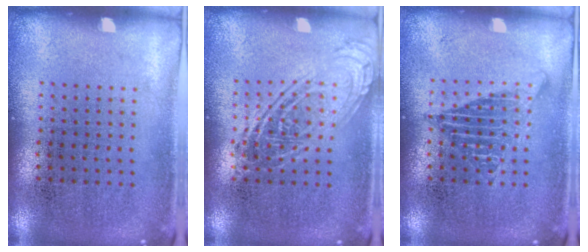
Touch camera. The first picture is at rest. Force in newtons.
{"total": 2.6, "press": 2.6, "slide": 0.3}
{"total": 2.1, "press": 2.1, "slide": 0.3}